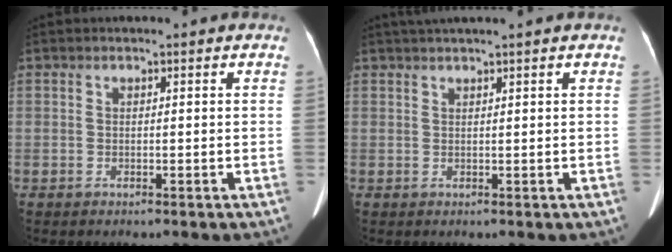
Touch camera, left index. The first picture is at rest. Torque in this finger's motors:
{"motor_torque": [-0.02, -0.14, -0.01, -0.03]}